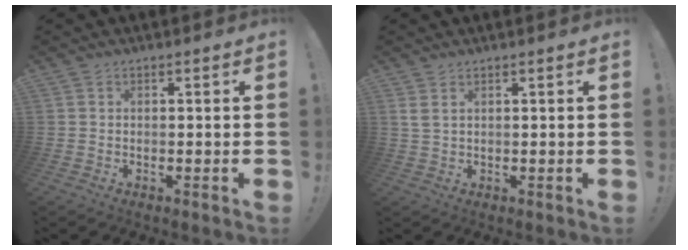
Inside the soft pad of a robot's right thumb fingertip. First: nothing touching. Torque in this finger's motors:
{"motor_torque": [0.11, 0.19, 0.16, -0.12, 0.00]}